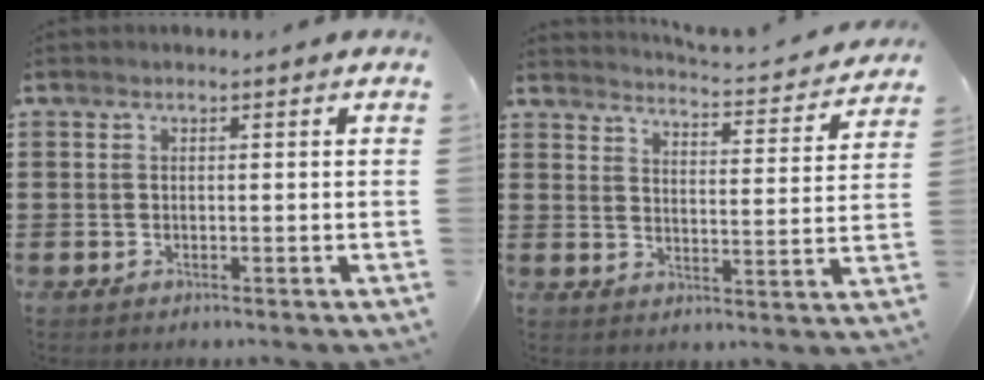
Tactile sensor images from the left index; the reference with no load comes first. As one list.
[{"total": 3.2, "force": [3.1, -0.4, 0.6], "torque": [-0.024, -0.035, 0.044]}]